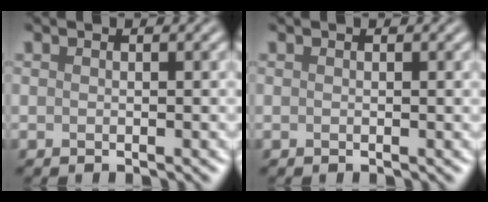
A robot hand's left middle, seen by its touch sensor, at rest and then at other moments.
{"total": 0.0}